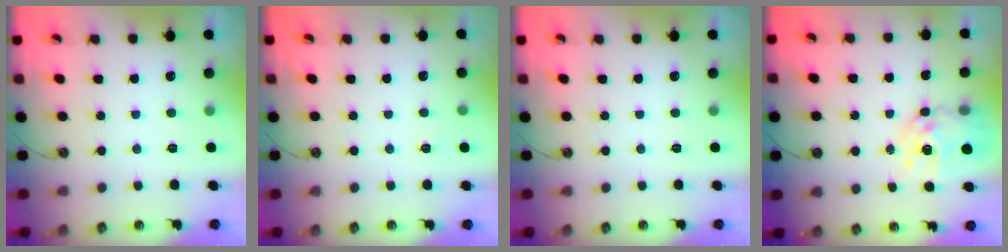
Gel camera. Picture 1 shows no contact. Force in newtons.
{"total": 3.2, "press": 3.2, "slide": 0.3}
{"total": 0.0}
{"total": 11.9, "press": 11.8, "slide": 1.1}